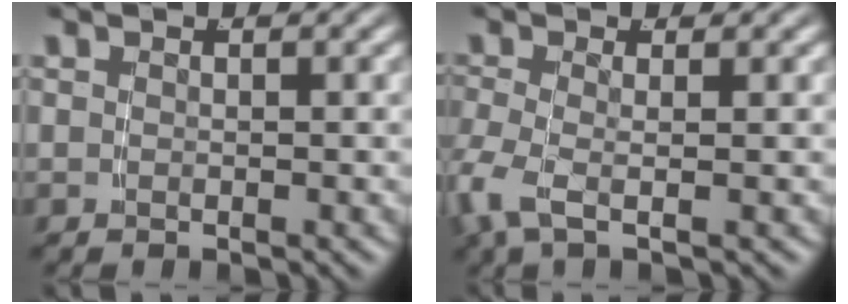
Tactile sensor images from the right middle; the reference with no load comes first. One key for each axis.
{"total": 2.4, "fx": -0.8, "fy": 0.8, "fz": 2.2, "tx": -0.072, "ty": -0.018, "tz": -0.006}